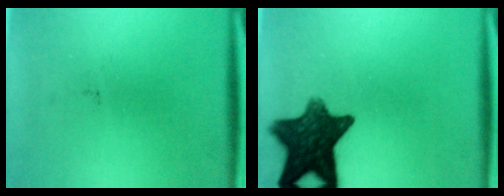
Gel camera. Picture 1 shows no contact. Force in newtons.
{"total": 12.4}